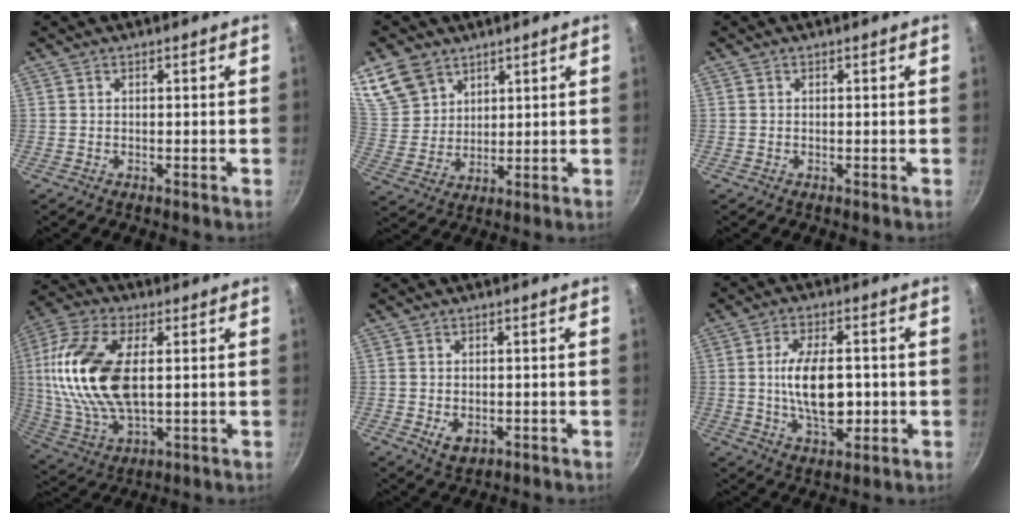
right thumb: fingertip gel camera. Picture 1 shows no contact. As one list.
[{"total": 10.5, "force": [6.6, 7.3, 3.7], "torque": [-0.045, -0.025, 0.139]}, {"total": 0.0}, {"total": 20.6, "force": [2.9, 10.7, 17.4], "torque": [-0.349, 0.001, 0.052]}, {"total": 3.9, "force": [-0.9, 2.7, 2.6], "torque": [-0.039, -0.005, -0.008]}, {"total": 12.2, "force": [-0.6, 6.3, 10.4], "torque": [-0.161, 0.005, -0.009]}]